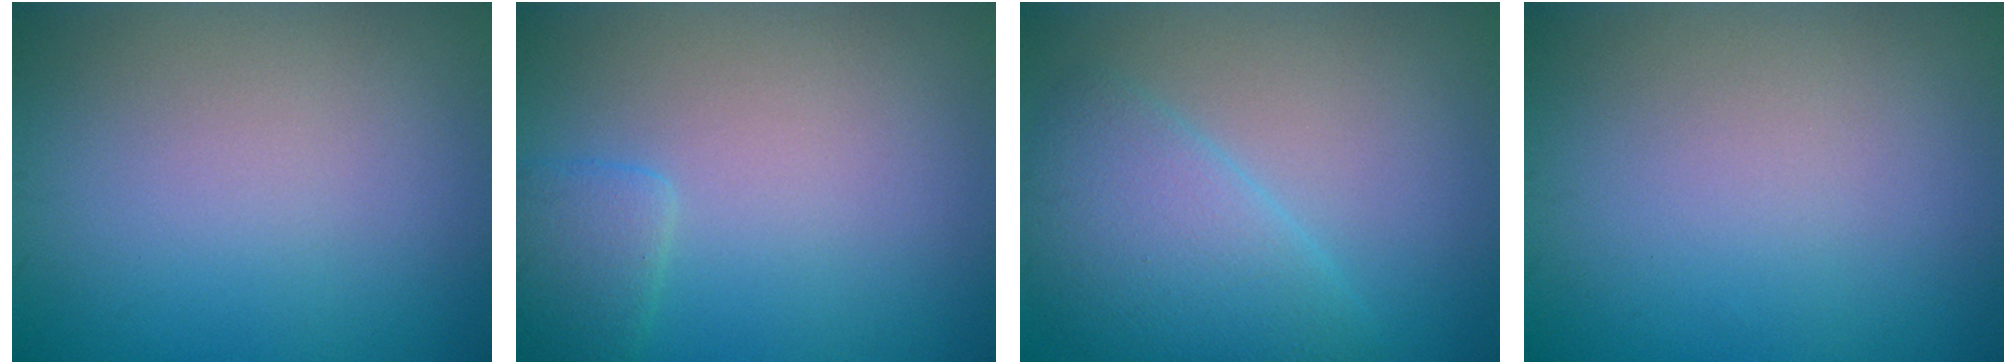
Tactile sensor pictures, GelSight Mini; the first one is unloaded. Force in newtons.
{"total": 1.8, "press": 1.8, "slide": 0.2}
{"total": 5.0, "press": 5.0, "slide": 0.2}
{"total": 0.0}